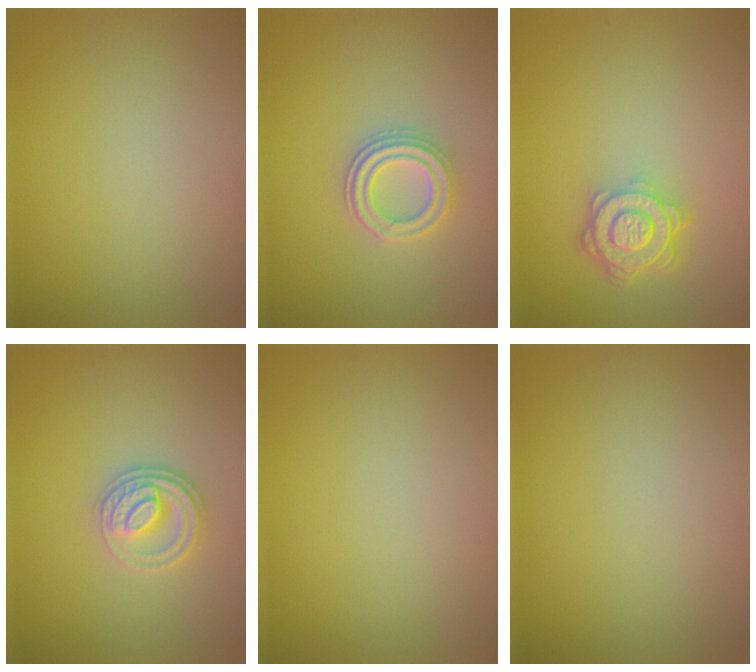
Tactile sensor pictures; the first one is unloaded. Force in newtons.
{"total": 2.9, "press": 2.7, "slide": 1.2}
{"total": 4.5, "press": 3.5, "slide": 2.9}
{"total": 2.7, "press": 2.5, "slide": 0.9}
{"total": 0.0}
{"total": 0.0}